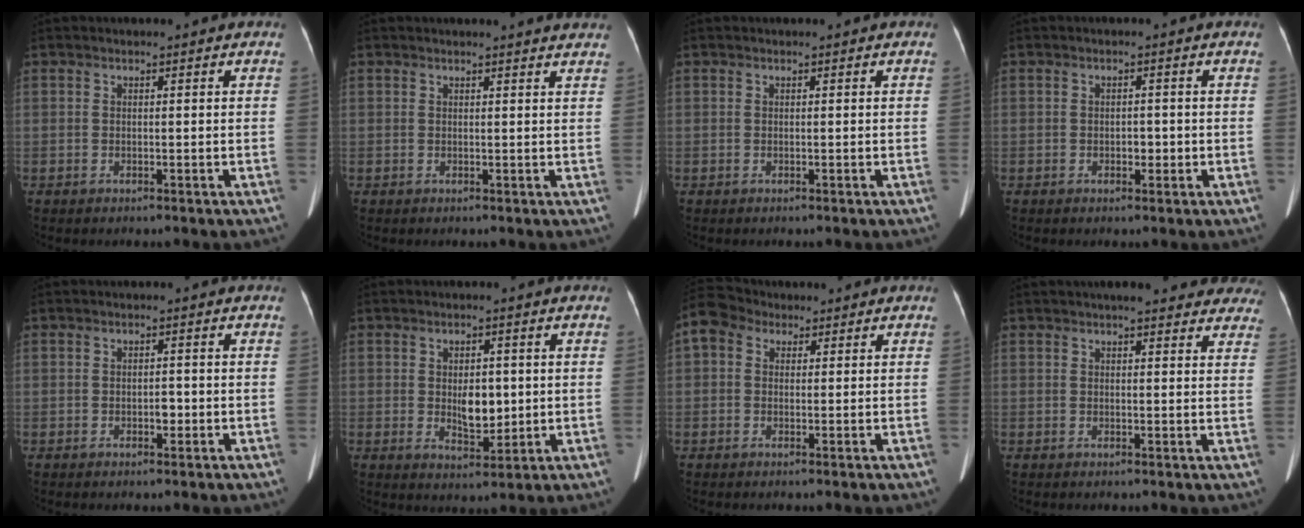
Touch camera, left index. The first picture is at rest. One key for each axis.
{"total": 5.0, "fx": 4.8, "fy": 0.4, "fz": 1.2, "tx": -0.011, "ty": 0.002, "tz": 0.036}
{"total": 0.0}
{"total": 1.6, "fx": -0.5, "fy": 1.0, "fz": 1.2, "tx": -0.018, "ty": 0.002, "tz": -0.004}
{"total": 1.5, "fx": -0.6, "fy": 0.8, "fz": 1.2, "tx": -0.019, "ty": 0.002, "tz": -0.006}
{"total": 5.2, "fx": 0.2, "fy": 2.6, "fz": 4.4, "tx": -0.074, "ty": -0.004, "tz": 0.012}
{"total": 5.6, "fx": 2.0, "fy": 4.6, "fz": 2.5, "tx": -0.058, "ty": 0.034, "tz": 0.036}
{"total": 15.9, "fx": 14.1, "fy": 3.7, "fz": 6.4, "tx": -0.050, "ty": 0.012, "tz": 0.151}